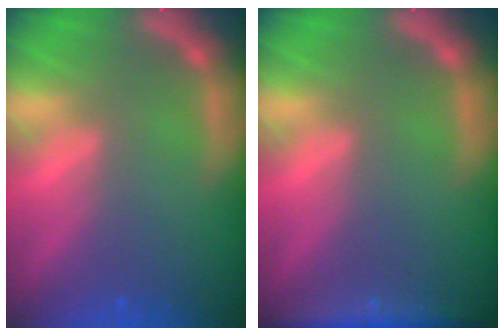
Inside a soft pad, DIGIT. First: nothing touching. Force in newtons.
{"total": 3.9}